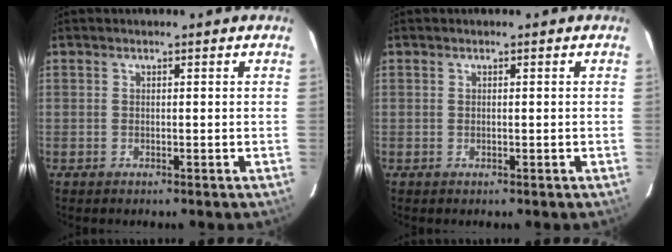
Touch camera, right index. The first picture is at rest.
{"total": 0.0}